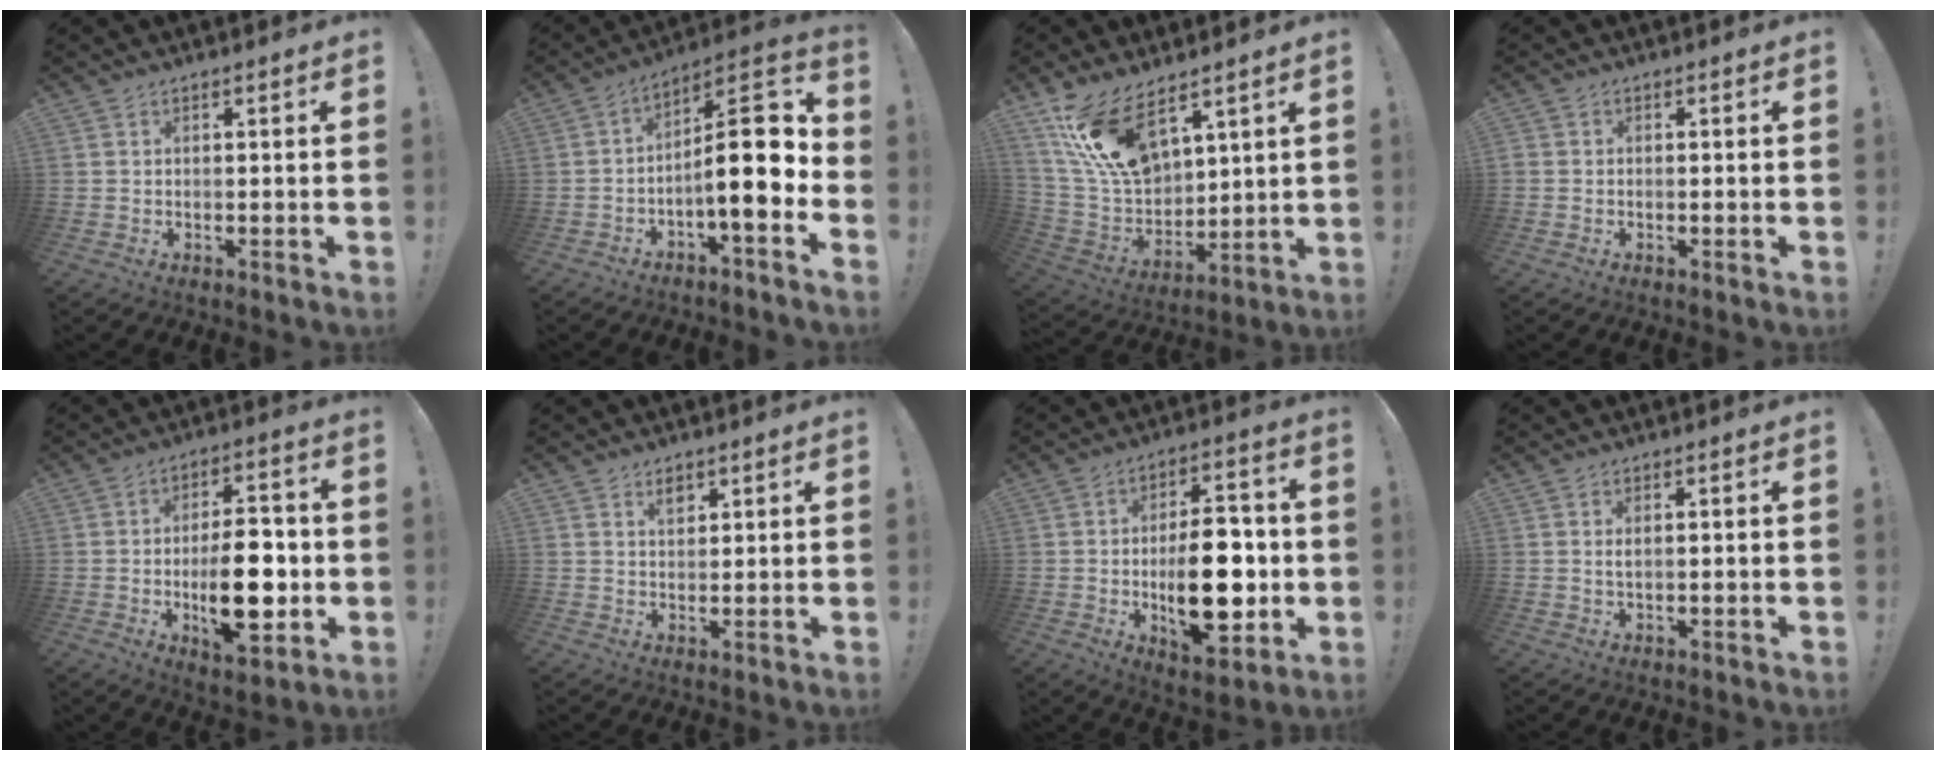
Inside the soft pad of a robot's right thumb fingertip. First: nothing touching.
{"total": 15.2, "force": [-1.8, 4.3, 14.4], "torque": [-0.218, 0.011, -0.029]}
{"total": 17.4, "force": [11.3, 8.6, 10.0], "torque": [-0.199, -0.071, 0.215]}
{"total": 0.6, "force": [-0.2, 0.5, 0.1], "torque": [-0.001, 0.002, -0.004]}
{"total": 16.6, "force": [-2.5, 8.1, 14.3], "torque": [-0.220, 0.003, -0.038]}
{"total": 3.5, "force": [2.4, 2.1, 1.5], "torque": [-0.006, -0.013, 0.040]}
{"total": 19.5, "force": [-1.9, 10.0, 16.6], "torque": [-0.250, -0.001, -0.028]}
{"total": 1.2, "force": [0.6, 0.2, 1.0], "torque": [-0.015, -0.002, 0.008]}